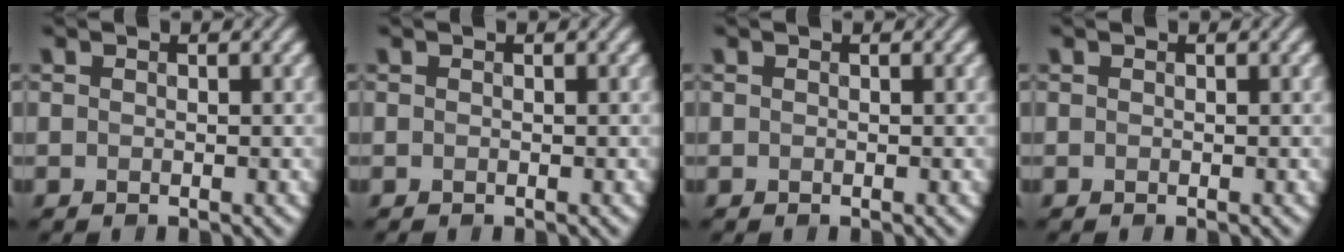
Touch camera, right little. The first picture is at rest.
{"total": 0.0}
{"total": 0.0}
{"total": 0.0}